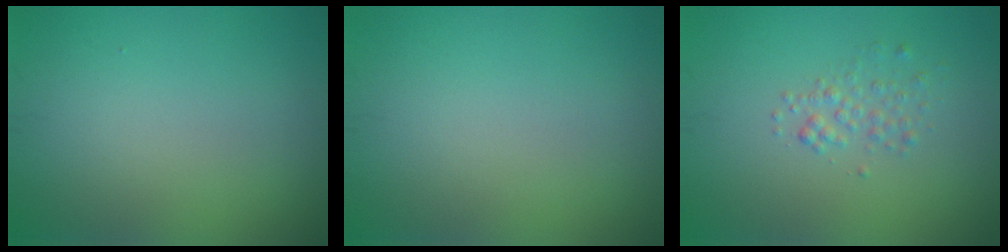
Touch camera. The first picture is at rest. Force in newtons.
{"total": 0.0}
{"total": 1.5, "press": 1.5, "slide": 0.1}